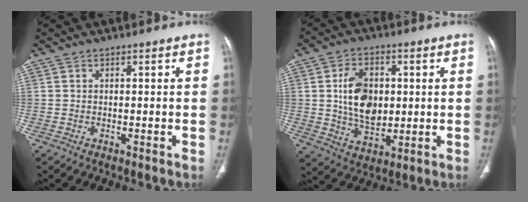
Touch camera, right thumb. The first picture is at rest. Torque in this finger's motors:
{"motor_torque": [1.54, 1.33, 1.26, -0.77, 0.18]}